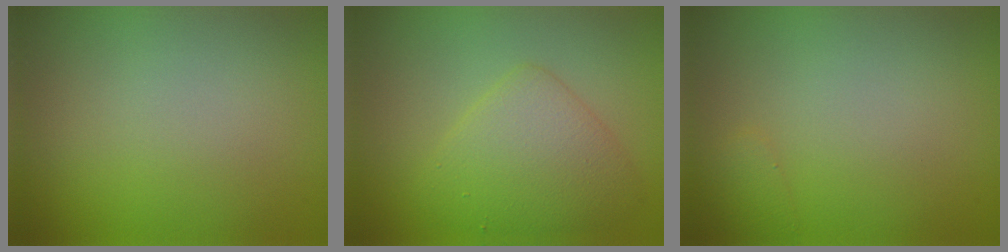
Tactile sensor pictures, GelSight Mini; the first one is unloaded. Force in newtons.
{"total": 4.1, "press": 4.1, "slide": 0.2}
{"total": 0.8, "press": 0.8, "slide": 0.0}